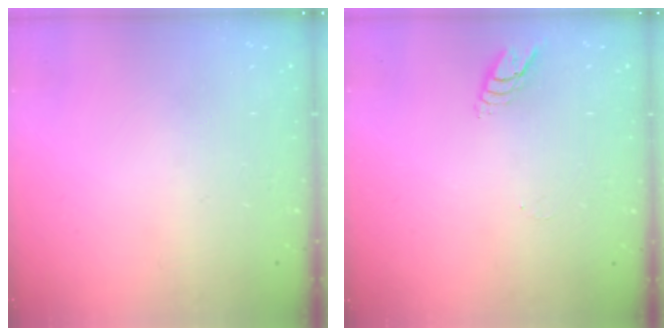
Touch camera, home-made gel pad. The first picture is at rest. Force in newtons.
{"total": 3.9, "press": 3.9, "slide": 0.3}